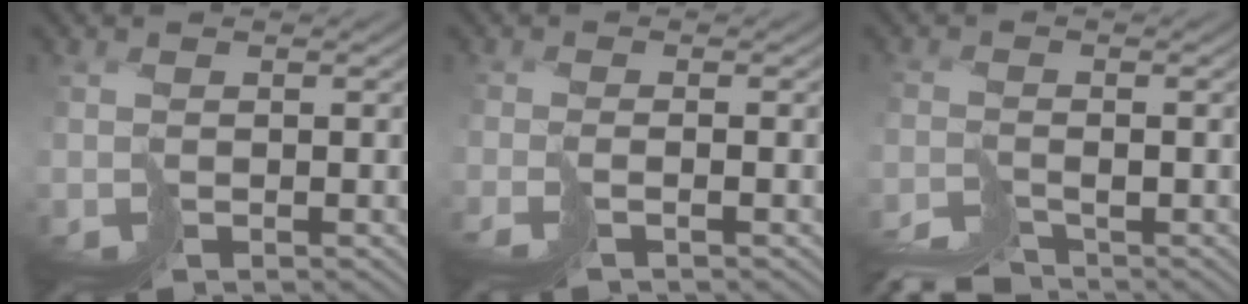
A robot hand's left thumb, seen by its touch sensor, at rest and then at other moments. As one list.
[{"total": 1.7, "force": [-0.8, -1.5, -0.3], "torque": [0.015, 0.005, -0.018]}, {"total": 4.8, "force": [-4.8, 0.0, 0.6], "torque": [0.005, -0.004, -0.083]}]